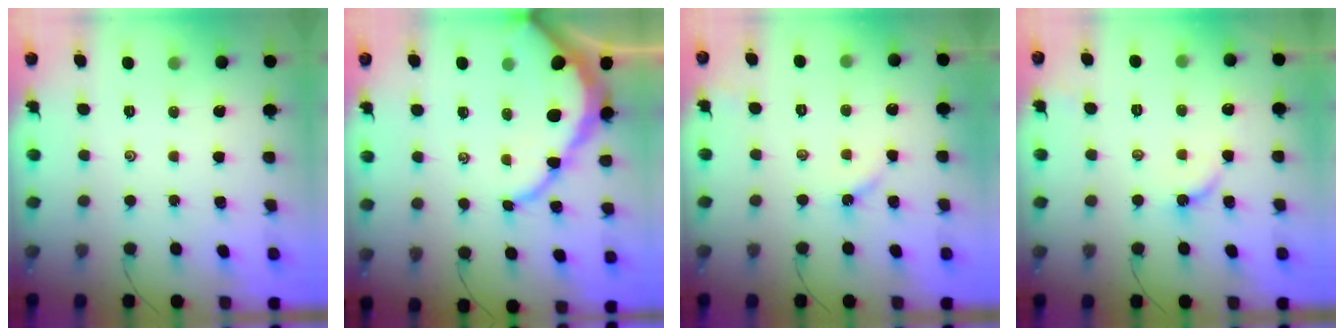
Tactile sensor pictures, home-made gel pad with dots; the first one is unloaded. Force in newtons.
{"total": 10.5, "press": 10.4, "slide": 1.1}
{"total": 3.3, "press": 3.2, "slide": 0.4}
{"total": 4.7, "press": 4.6, "slide": 0.5}